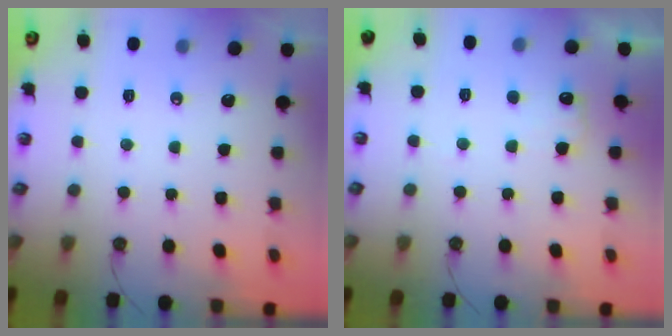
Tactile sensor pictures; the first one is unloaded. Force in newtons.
{"total": 6.6, "press": 6.6, "slide": 0.7}